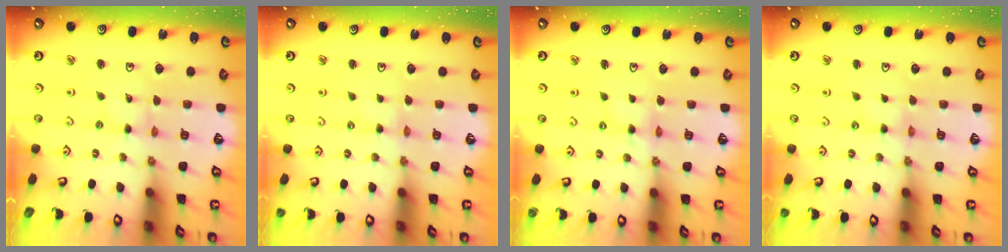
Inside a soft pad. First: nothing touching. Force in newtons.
{"total": 1.1, "press": 1.1, "slide": 0.2}
{"total": 2.4, "press": 2.4, "slide": 0.3}
{"total": 0.0}